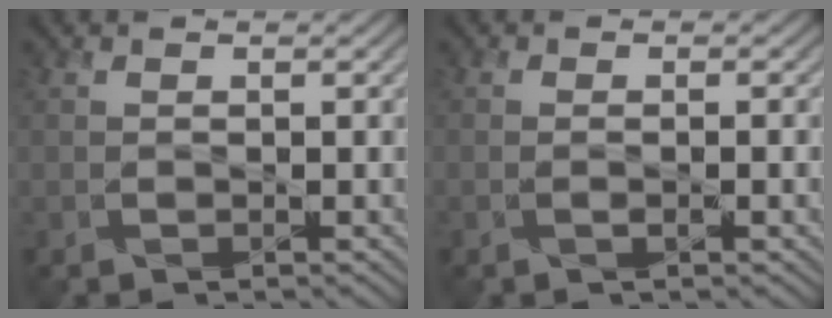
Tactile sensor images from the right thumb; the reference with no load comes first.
{"total": 1.4, "force": [-0.5, 0.1, 1.3], "torque": [-0.022, 0.002, -0.011]}